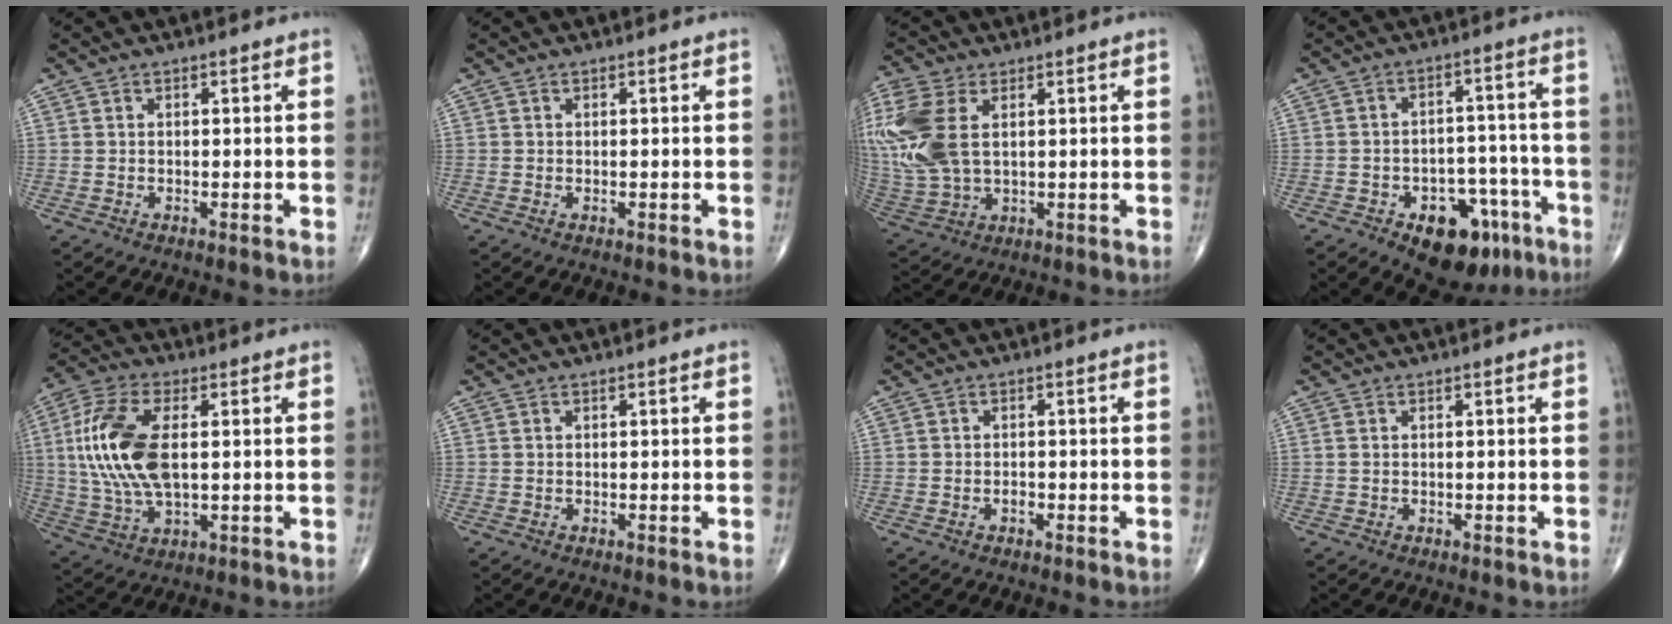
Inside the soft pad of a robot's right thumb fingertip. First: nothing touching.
{"total": 0.0}
{"total": 16.2, "force": [3.8, 9.6, 12.4], "torque": [-0.320, -0.004, 0.080]}
{"total": 14.2, "force": [-7.8, 8.2, 8.6], "torque": [-0.081, 0.055, -0.103]}
{"total": 16.0, "force": [1.8, 7.9, 13.8], "torque": [-0.301, 0.001, 0.035]}
{"total": 0.0}
{"total": 1.2, "force": [-0.6, 0.8, 0.8], "torque": [-0.011, 0.003, -0.010]}
{"total": 0.5, "force": [0.1, 0.4, 0.4], "torque": [-0.012, 0.006, 0.005]}